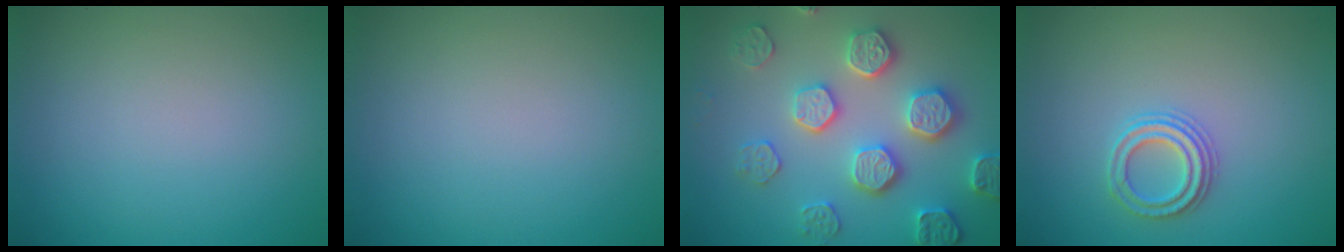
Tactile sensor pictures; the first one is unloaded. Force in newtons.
{"total": 0.0}
{"total": 5.1, "press": 5.0, "slide": 1.1}
{"total": 2.3, "press": 2.2, "slide": 0.5}